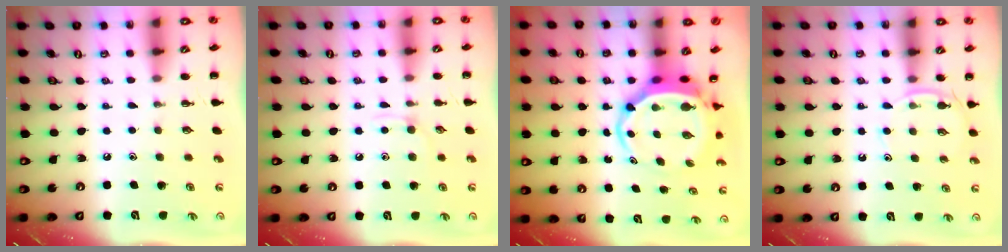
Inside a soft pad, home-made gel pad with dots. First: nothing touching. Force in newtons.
{"total": 2.8, "press": 2.7, "slide": 0.9}
{"total": 6.4, "press": 6.2, "slide": 1.8}
{"total": 4.9, "press": 4.8, "slide": 1.2}